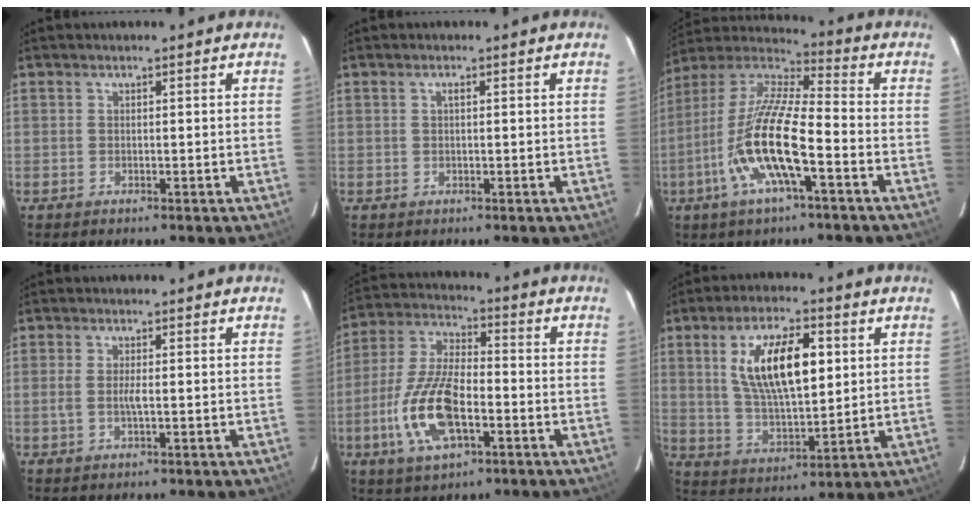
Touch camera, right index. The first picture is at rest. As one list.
[{"total": 0.7, "force": [0.2, 0.1, 0.6], "torque": [-0.012, 0.004, 0.001]}, {"total": 16.8, "force": [-6.3, 3.6, 15.1], "torque": [-0.299, -0.015, -0.130]}, {"total": 2.3, "force": [-0.4, 0.3, 2.2], "torque": [-0.045, -0.003, -0.007]}, {"total": 14.8, "force": [-4.9, 6.1, 12.5], "torque": [-0.271, -0.004, -0.092]}, {"total": 14.6, "force": [4.0, 5.7, 12.9], "torque": [-0.235, 0.009, 0.080]}]